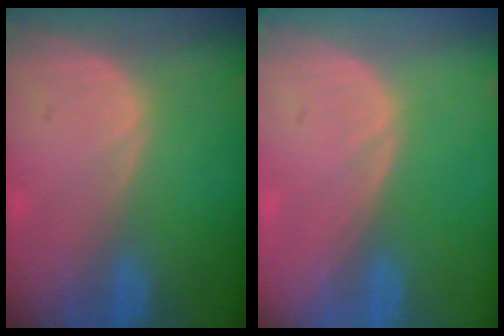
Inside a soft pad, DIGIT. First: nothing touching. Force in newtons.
{"total": 0.0}